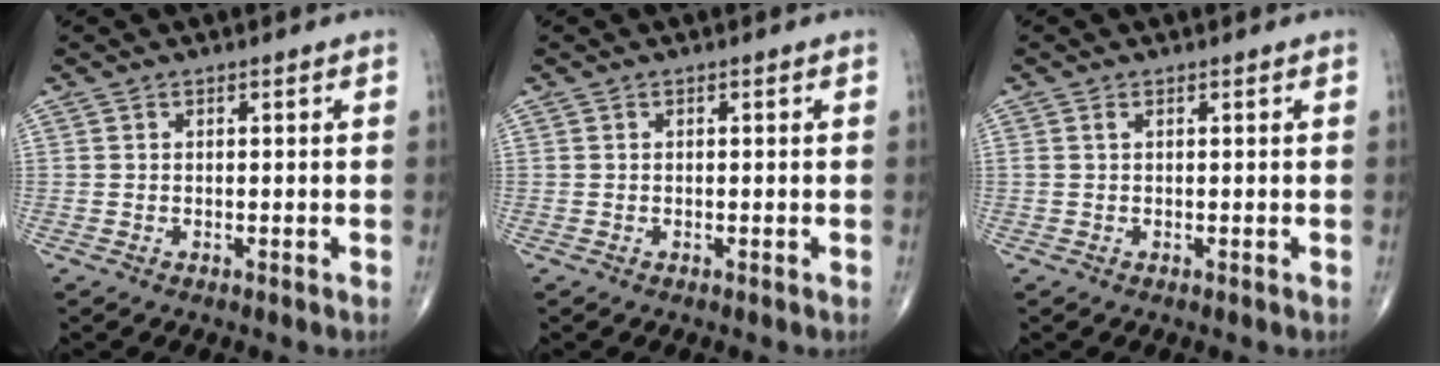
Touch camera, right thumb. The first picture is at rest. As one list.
[{"total": 0.0}, {"total": 0.5, "force": [0.2, 0.2, 0.5], "torque": [-0.018, 0.004, 0.005]}]